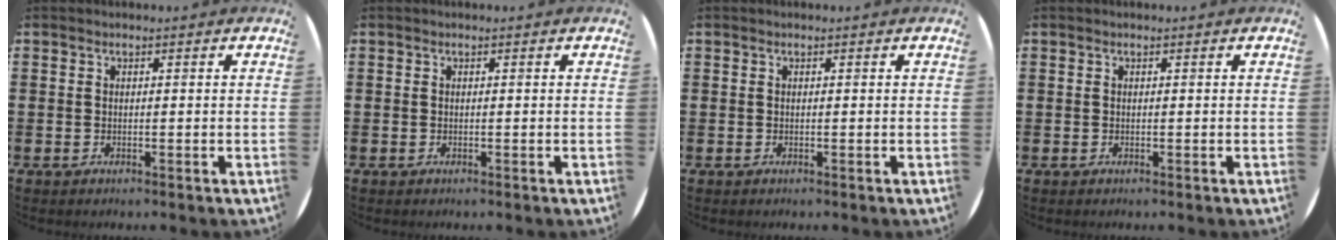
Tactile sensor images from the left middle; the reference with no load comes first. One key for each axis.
{"total": 0.0}
{"total": 0.0}
{"total": 0.0}